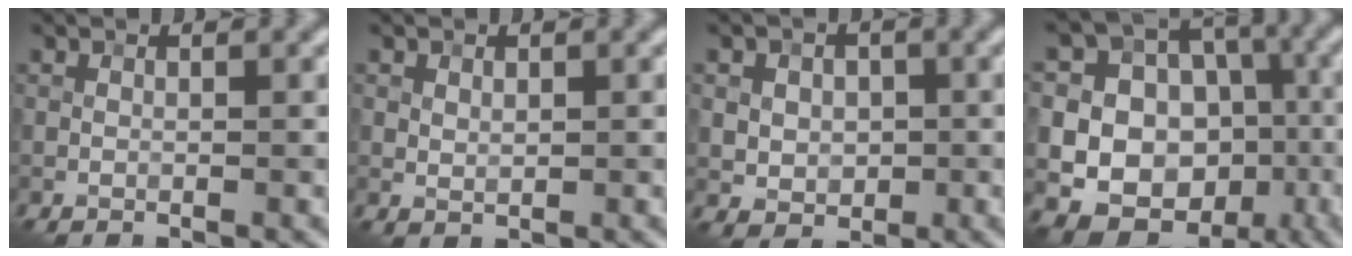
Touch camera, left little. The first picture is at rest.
{"total": 1.1, "force": [0.3, 0.8, 0.6], "torque": [-0.012, -0.002, 0.009]}
{"total": 4.2, "force": [0.3, 3.5, 2.3], "torque": [-0.034, 0.013, -0.004]}
{"total": 14.8, "force": [-3.1, 13.5, 5.1], "torque": [-0.097, 0.009, -0.056]}